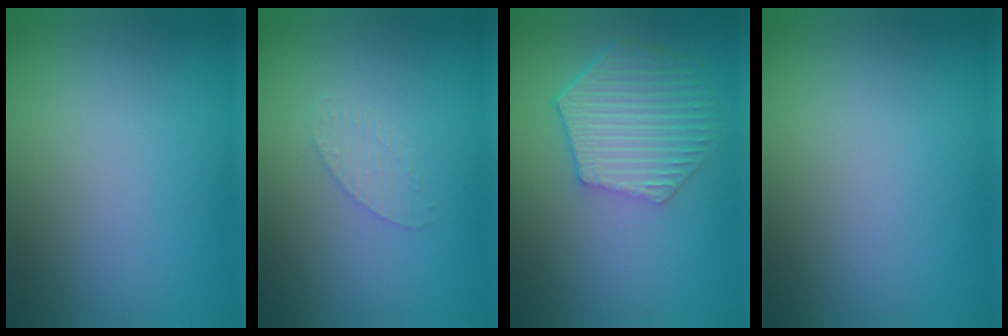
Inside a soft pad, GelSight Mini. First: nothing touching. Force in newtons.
{"total": 1.4, "press": 1.4, "slide": 0.1}
{"total": 6.6, "press": 5.1, "slide": 4.2}
{"total": 0.0}